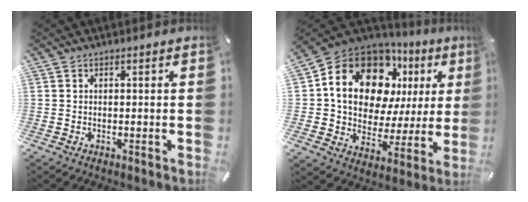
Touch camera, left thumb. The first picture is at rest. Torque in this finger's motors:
{"motor_torque": [2.51, 2.50, 1.55, -1.21, 0.57]}